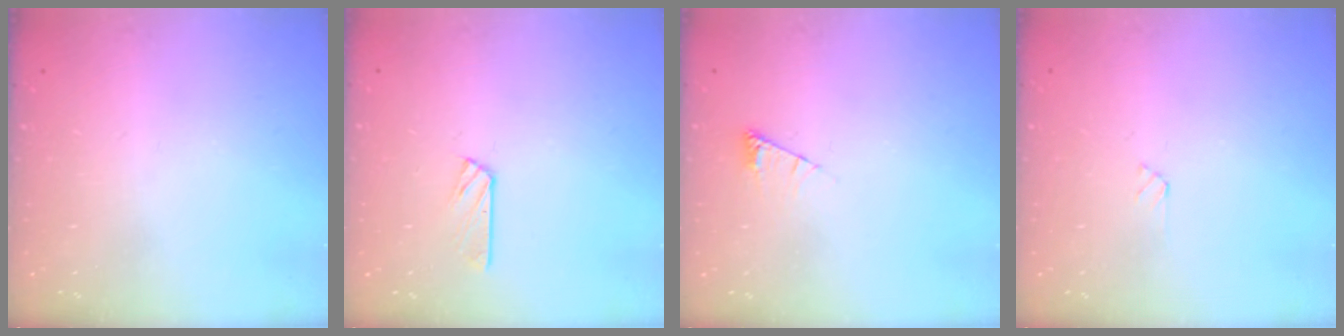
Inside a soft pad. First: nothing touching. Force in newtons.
{"total": 2.9, "press": 2.9, "slide": 0.3}
{"total": 4.4, "press": 4.4, "slide": 0.5}
{"total": 2.7, "press": 2.7, "slide": 0.3}